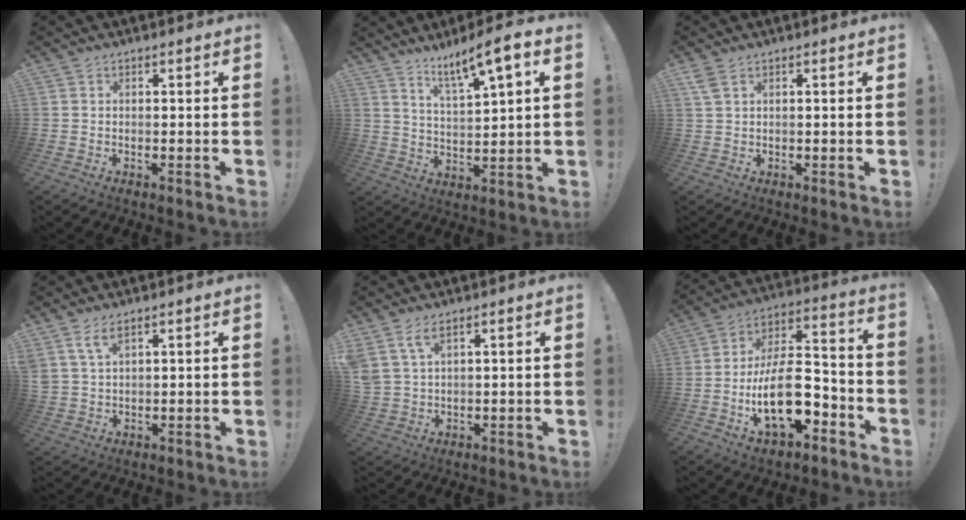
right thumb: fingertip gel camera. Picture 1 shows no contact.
{"total": 9.8, "force": [6.9, 0.9, 6.9], "torque": [-0.115, -0.039, 0.111]}
{"total": 3.1, "force": [1.7, 1.1, 2.3], "torque": [-0.047, 0.002, 0.033]}
{"total": 4.9, "force": [3.3, 1.5, 3.3], "torque": [-0.064, -0.013, 0.061]}
{"total": 5.3, "force": [3.6, 1.7, 3.5], "torque": [-0.069, -0.015, 0.070]}
{"total": 18.7, "force": [-6.7, 9.3, 14.9], "torque": [-0.271, 0.032, -0.107]}